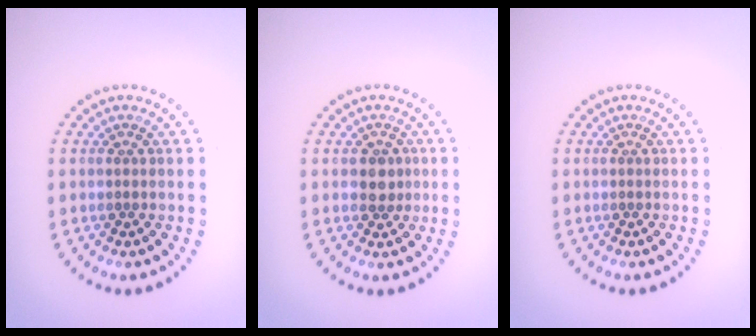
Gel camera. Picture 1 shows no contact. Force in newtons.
{"total": 1.9, "press": 1.7, "slide": 0.8}
{"total": 0.0}